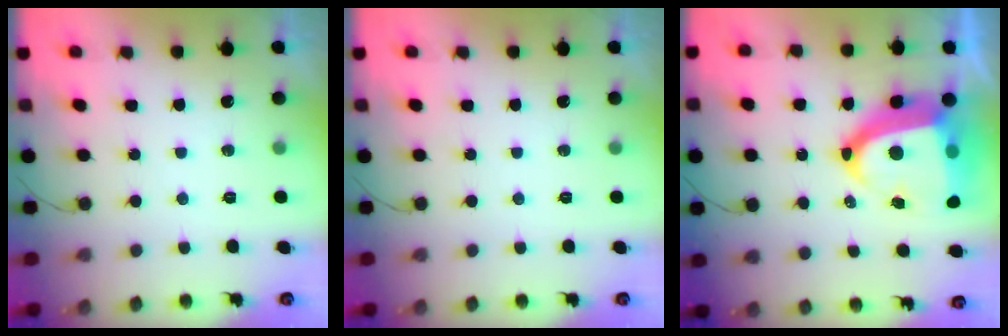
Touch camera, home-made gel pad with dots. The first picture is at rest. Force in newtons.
{"total": 0.0}
{"total": 22.5, "press": 22.3, "slide": 3.1}